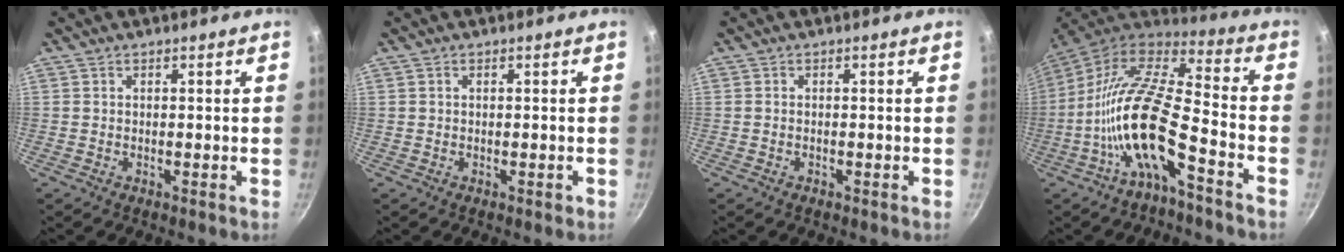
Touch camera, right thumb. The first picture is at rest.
{"total": 0.9, "force": [-0.1, 0.6, 0.7], "torque": [-0.006, 0.004, -0.002]}
{"total": 0.0}
{"total": 17.8, "force": [-7.2, 5.9, 15.2], "torque": [-0.285, 0.058, -0.150]}